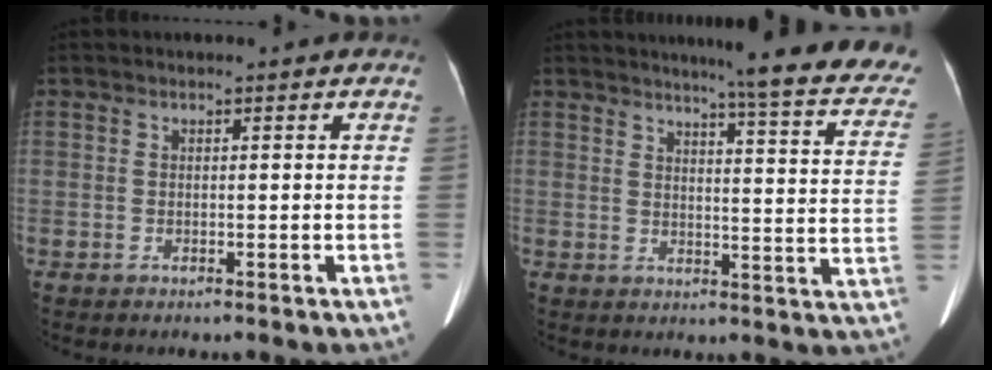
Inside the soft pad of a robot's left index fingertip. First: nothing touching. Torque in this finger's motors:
{"motor_torque": [0.00, -2.14, 0.14, 0.01]}